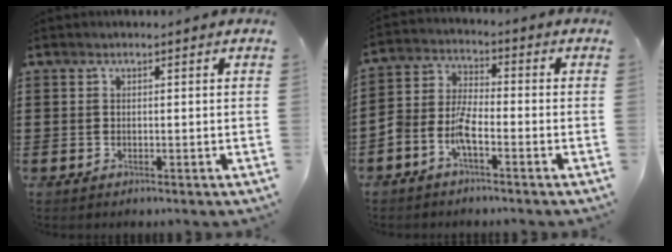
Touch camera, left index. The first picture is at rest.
{"total": 4.6, "force": [-2.9, 1.6, 3.2], "torque": [-0.076, 0.002, -0.060]}